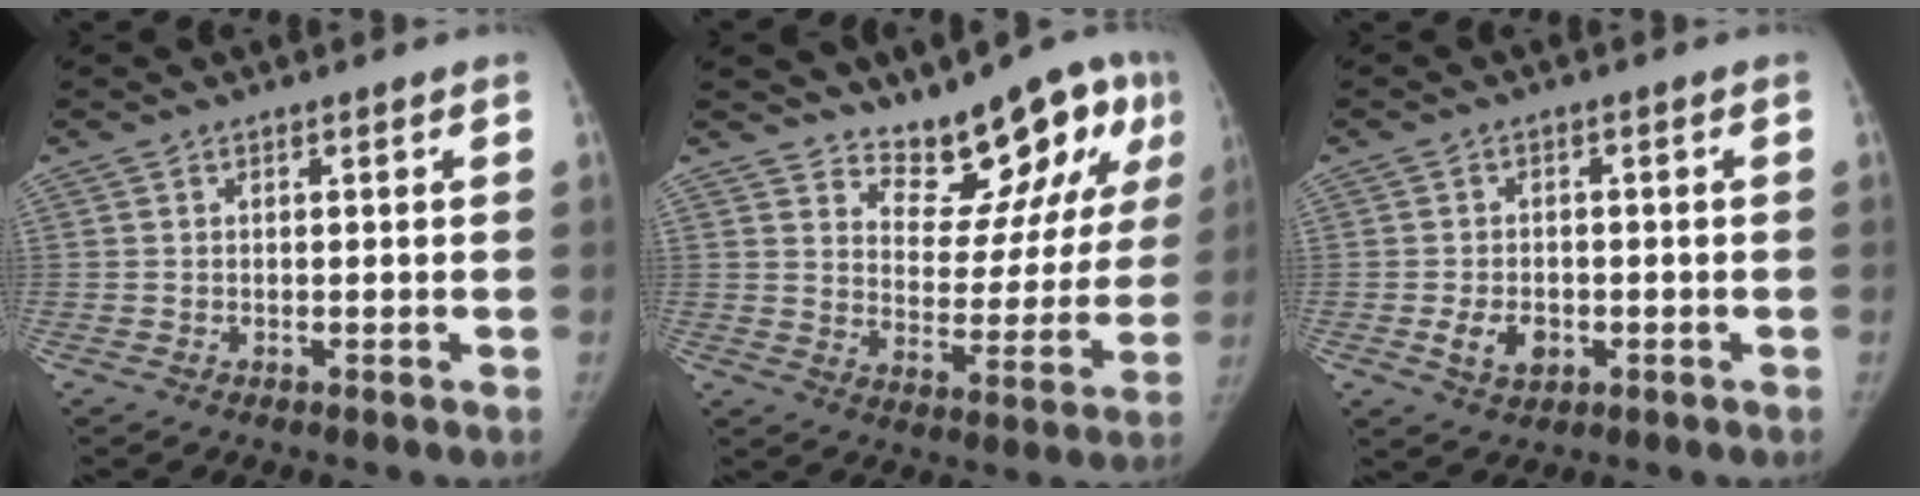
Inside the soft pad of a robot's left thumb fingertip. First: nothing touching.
{"total": 14.7, "force": [10.8, 6.0, 8.0], "torque": [-0.058, -0.073, 0.158]}
{"total": 4.5, "force": [-1.2, 2.9, 3.2], "torque": [-0.055, 0.000, -0.016]}